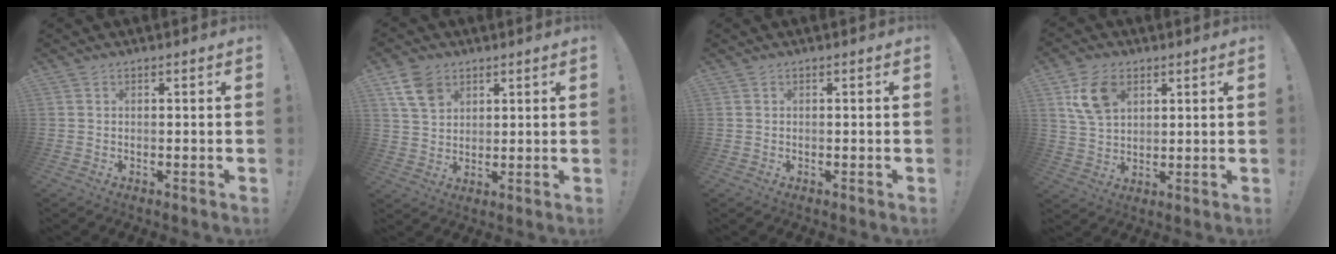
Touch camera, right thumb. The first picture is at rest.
{"total": 9.0, "force": [4.9, 6.3, 4.3], "torque": [-0.084, -0.015, 0.097]}
{"total": 0.0}
{"total": 10.2, "force": [4.6, 6.7, 6.1], "torque": [-0.104, 0.001, 0.092]}